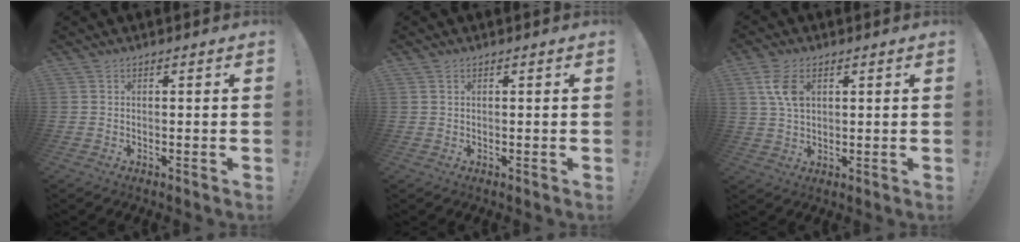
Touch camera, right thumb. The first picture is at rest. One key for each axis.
{"total": 0.7, "fx": 0.4, "fy": 0.4, "fz": 0.4, "tx": -0.009, "ty": 0.001, "tz": 0.008}
{"total": 7.8, "fx": 2.8, "fy": 4.8, "fz": 5.4, "tx": -0.106, "ty": -0.005, "tz": 0.051}